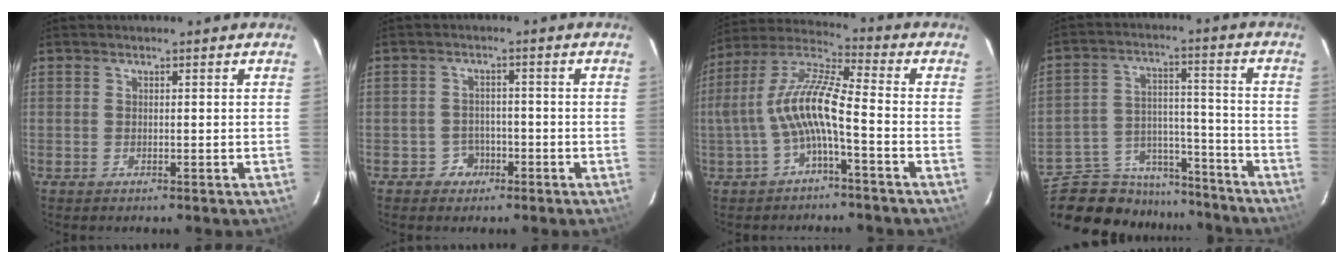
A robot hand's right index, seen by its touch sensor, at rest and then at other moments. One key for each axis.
{"total": 3.6, "fx": -1.9, "fy": 3.0, "fz": 0.1, "tx": -0.003, "ty": 0.015, "tz": -0.029}
{"total": 10.9, "fx": -2.7, "fy": 1.7, "fz": 10.4, "tx": -0.219, "ty": 0.016, "tz": -0.051}
{"total": 18.1, "fx": -15.6, "fy": 8.2, "fz": 4.2, "tx": -0.106, "ty": 0.042, "tz": -0.224}